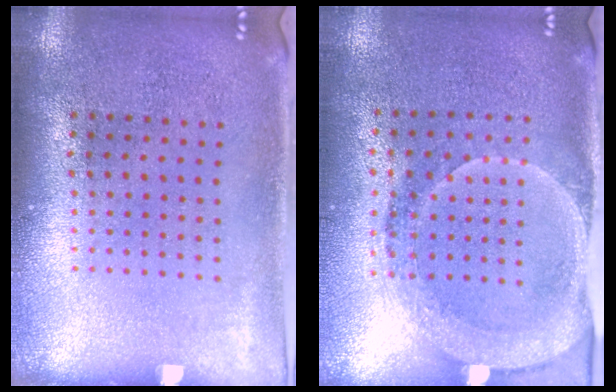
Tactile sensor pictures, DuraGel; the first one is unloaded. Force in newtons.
{"total": 1.8, "press": 1.7, "slide": 0.7}